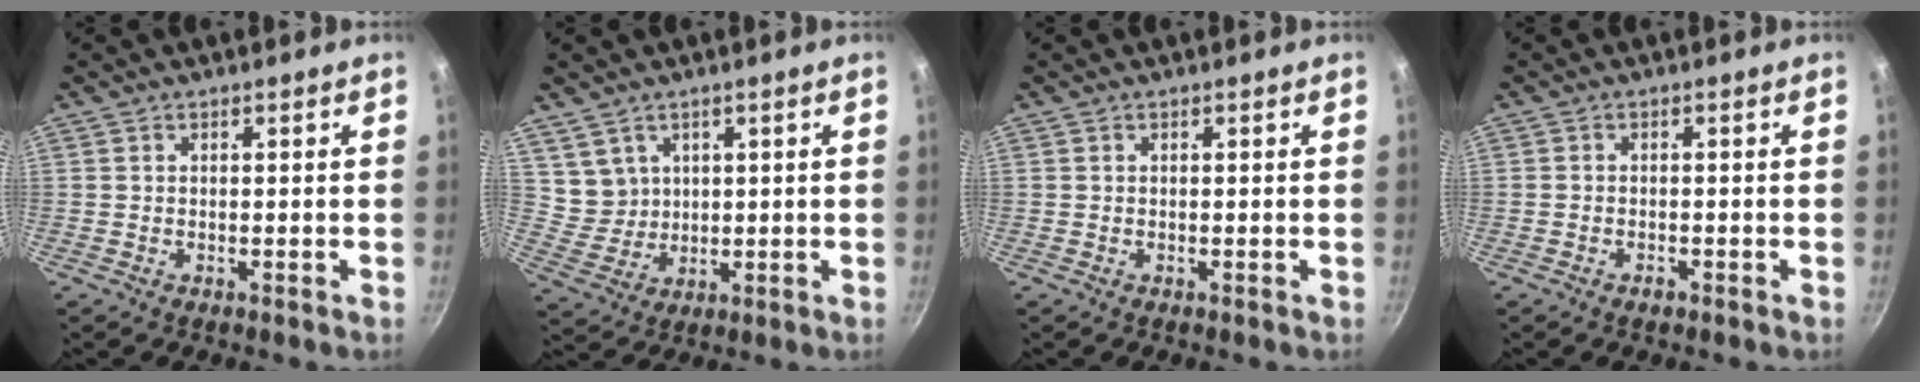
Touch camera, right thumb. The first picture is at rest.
{"total": 5.2, "force": [2.7, 4.4, 0.8], "torque": [0.003, -0.006, 0.062]}
{"total": 0.0}
{"total": 1.2, "force": [-0.9, 0.6, 0.6], "torque": [-0.015, 0.008, -0.015]}